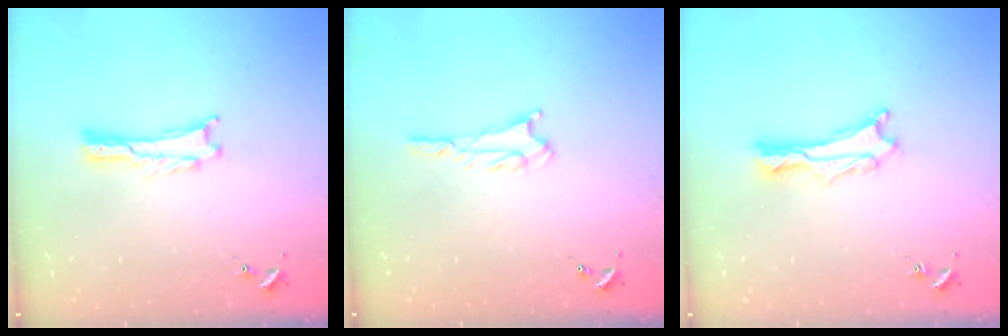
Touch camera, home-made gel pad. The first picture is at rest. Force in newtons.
{"total": 1.6, "press": 1.6, "slide": 0.1}
{"total": 1.1, "press": 1.1, "slide": 0.2}